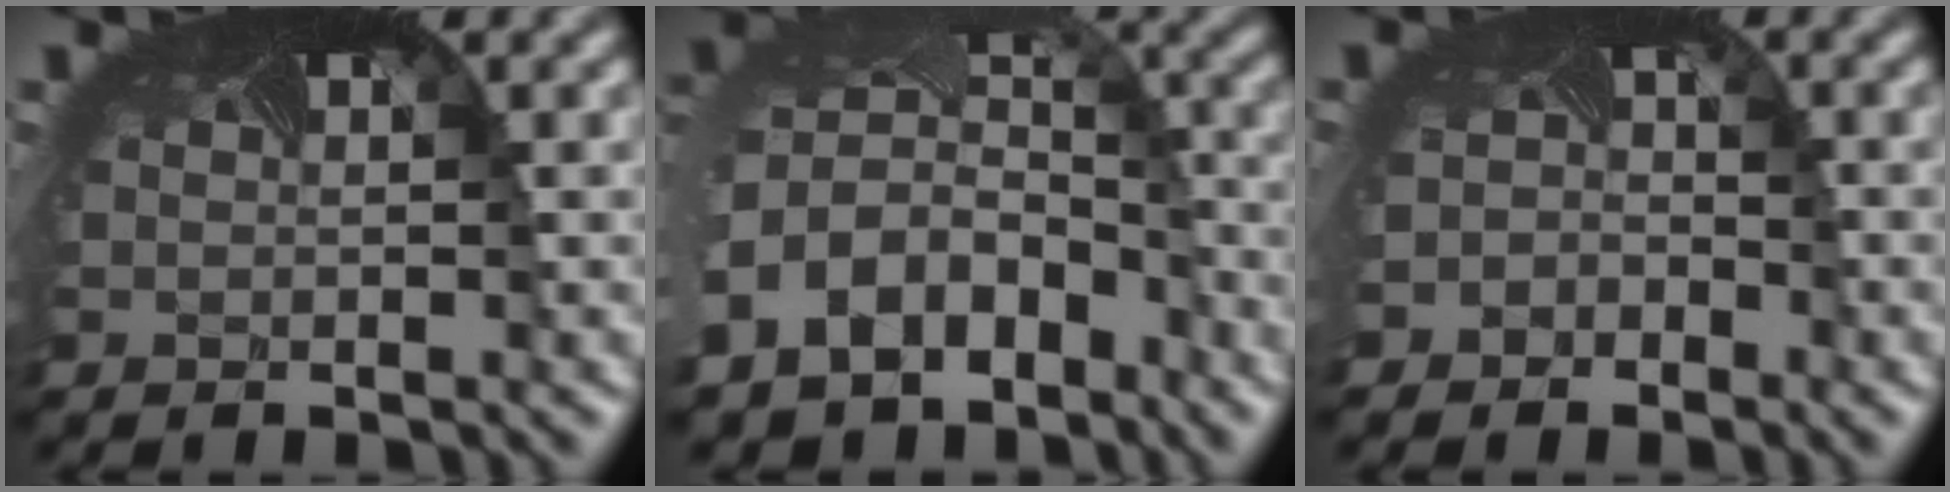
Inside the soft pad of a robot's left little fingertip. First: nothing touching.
{"total": 11.4, "force": [-5.5, 8.8, 4.7], "torque": [-0.147, -0.034, -0.081]}
{"total": 2.1, "force": [-1.7, 1.2, -0.4], "torque": [0.002, -0.009, -0.035]}